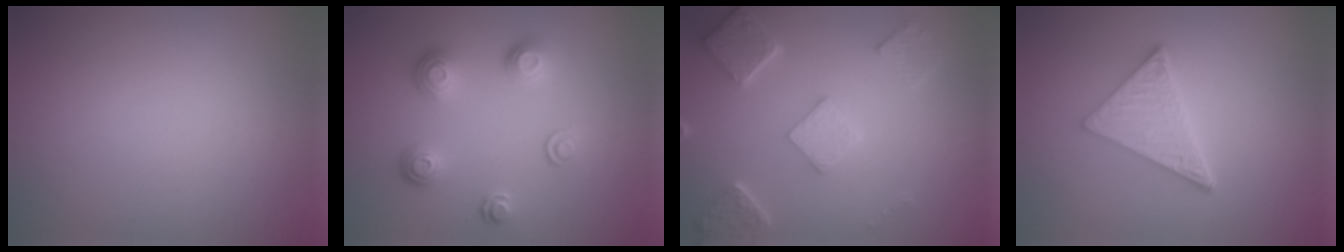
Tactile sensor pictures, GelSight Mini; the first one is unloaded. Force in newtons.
{"total": 3.6, "press": 2.8, "slide": 2.2}
{"total": 4.9, "press": 3.8, "slide": 3.1}
{"total": 4.9, "press": 3.5, "slide": 3.5}